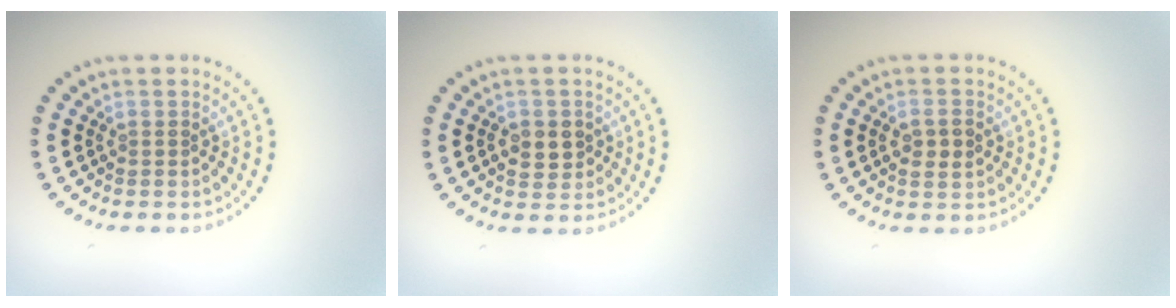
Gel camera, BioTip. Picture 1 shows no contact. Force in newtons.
{"total": 2.4, "press": 2.4, "slide": 0.3}
{"total": 2.1, "press": 2.1, "slide": 0.3}